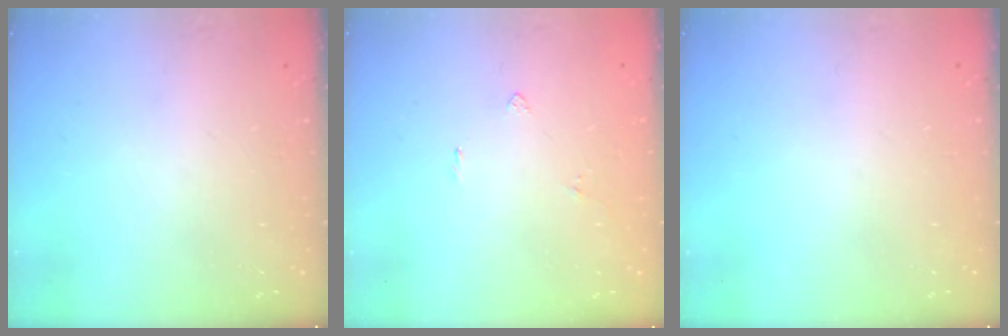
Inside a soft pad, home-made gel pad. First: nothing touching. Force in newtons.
{"total": 2.0, "press": 2.0, "slide": 0.5}
{"total": 0.0}